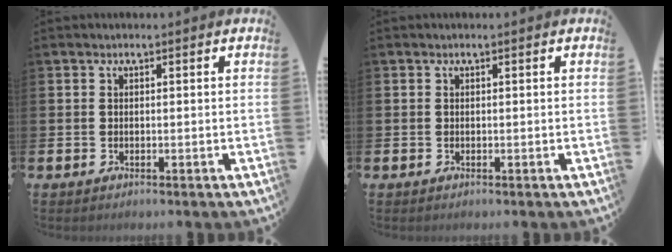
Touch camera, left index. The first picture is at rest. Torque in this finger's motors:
{"motor_torque": [0.00, 0.00, 0.00, 0.00]}